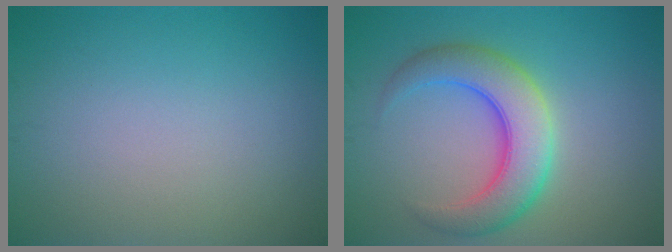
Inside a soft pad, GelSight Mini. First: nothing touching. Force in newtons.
{"total": 6.4, "press": 6.4, "slide": 0.1}